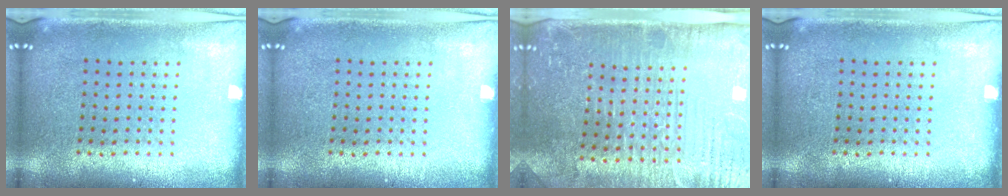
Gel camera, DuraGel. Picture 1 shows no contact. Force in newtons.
{"total": 0.0}
{"total": 4.8, "press": 4.4, "slide": 1.7}
{"total": 0.0}